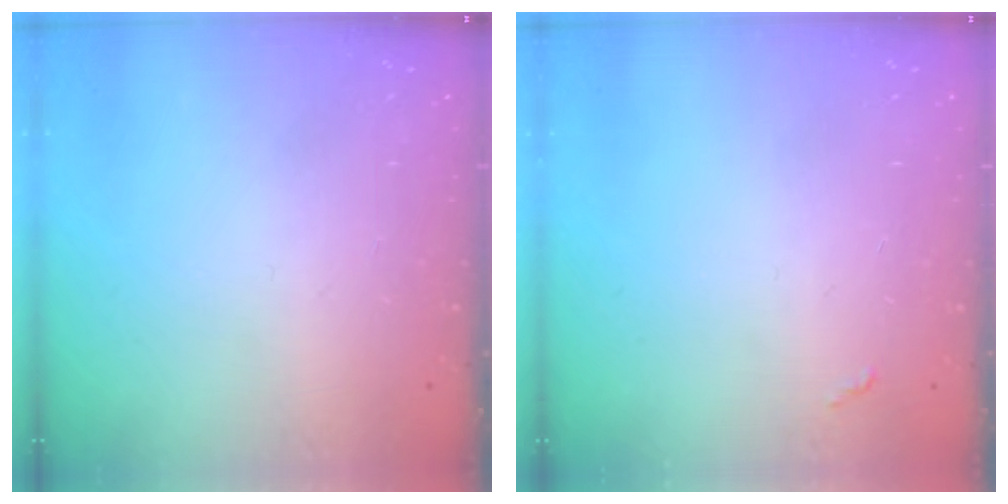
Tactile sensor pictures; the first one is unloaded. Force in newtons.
{"total": 2.8, "press": 2.8, "slide": 0.4}